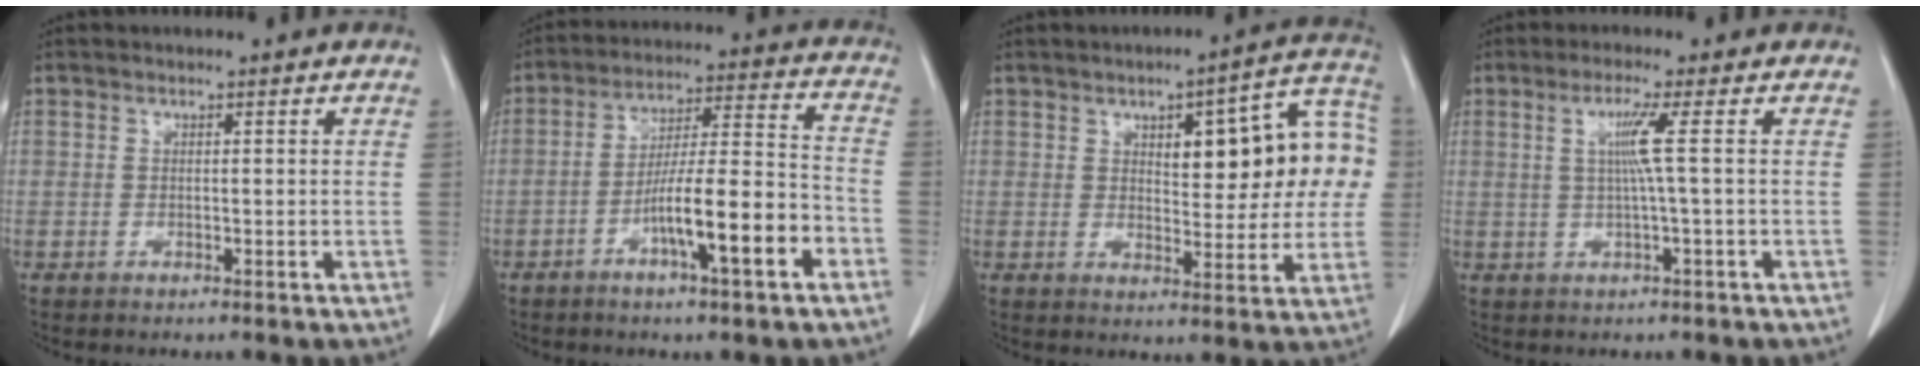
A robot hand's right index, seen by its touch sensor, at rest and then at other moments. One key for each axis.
{"total": 12.7, "fx": -5.4, "fy": 0.9, "fz": 11.5, "tx": -0.188, "ty": 0.010, "tz": -0.087}
{"total": 14.8, "fx": 2.8, "fy": 4.7, "fz": 13.7, "tx": -0.167, "ty": 0.037, "tz": 0.038}
{"total": 4.0, "fx": 0.6, "fy": -1.3, "fz": 3.7, "tx": -0.077, "ty": 0.000, "tz": 0.014}